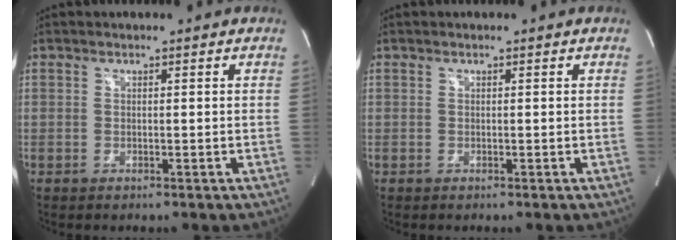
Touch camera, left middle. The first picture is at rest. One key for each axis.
{"total": 0.0}